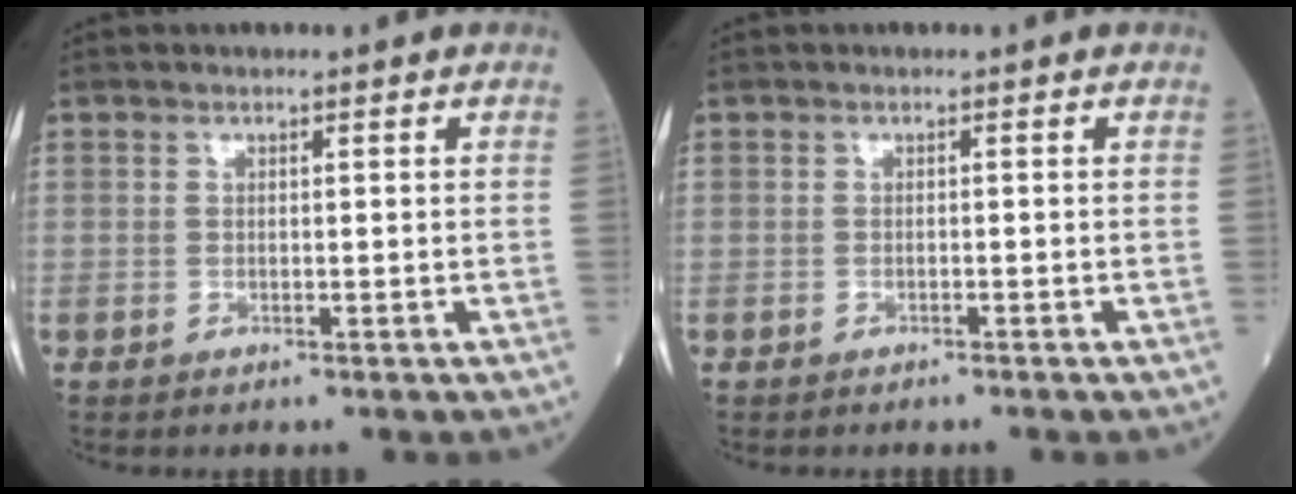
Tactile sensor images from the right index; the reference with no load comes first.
{"total": 0.0}